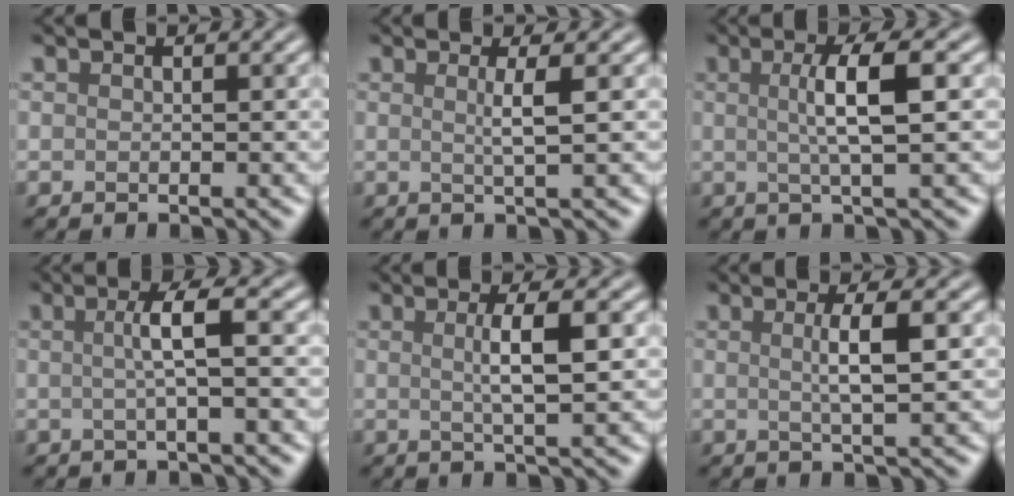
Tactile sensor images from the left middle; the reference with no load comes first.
{"total": 2.2, "force": [0.3, 0.4, 2.1], "torque": [-0.039, 0.002, -0.002]}
{"total": 4.5, "force": [0.5, 0.9, 4.4], "torque": [-0.072, 0.005, 0.004]}
{"total": 3.3, "force": [0.1, 0.5, 3.2], "torque": [-0.057, 0.003, -0.003]}
{"total": 3.7, "force": [0.4, 0.8, 3.6], "torque": [-0.056, 0.003, 0.004]}
{"total": 3.3, "force": [0.4, 0.7, 3.2], "torque": [-0.050, 0.003, 0.003]}